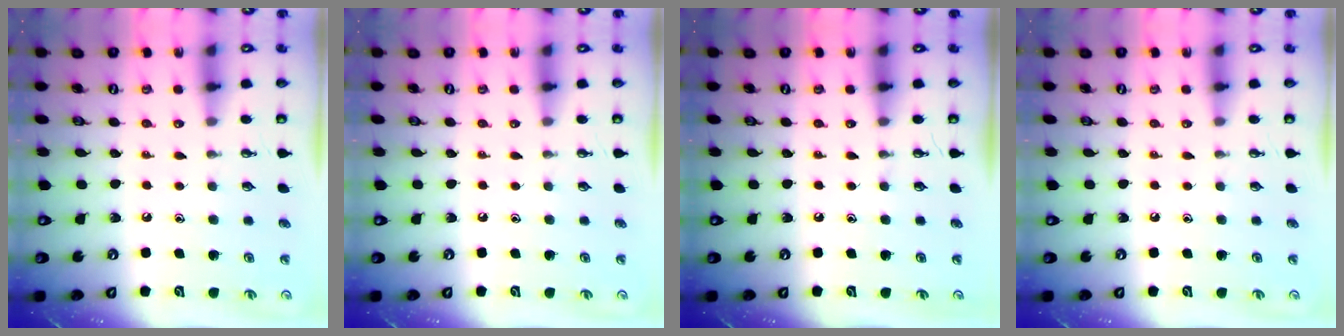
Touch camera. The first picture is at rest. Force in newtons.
{"total": 0.0}
{"total": 0.0}
{"total": 0.0}